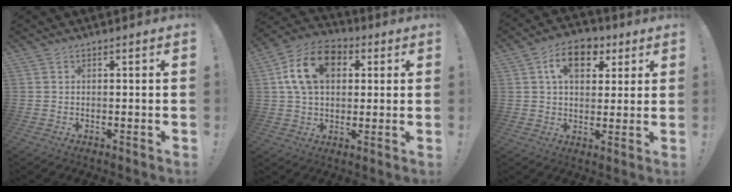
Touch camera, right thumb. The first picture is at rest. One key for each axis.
{"total": 15.4, "fx": 4.7, "fy": 10.6, "fz": 10.1, "tx": -0.173, "ty": -0.002, "tz": 0.087}
{"total": 11.0, "fx": 4.2, "fy": 7.5, "fz": 6.9, "tx": -0.102, "ty": 0.002, "tz": 0.077}